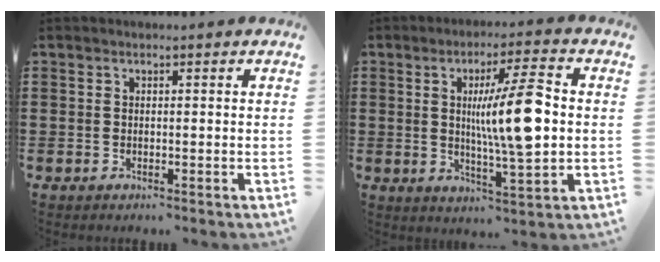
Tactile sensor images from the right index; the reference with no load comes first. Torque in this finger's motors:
{"motor_torque": [1.70, -0.44, 0.79, 0.21]}